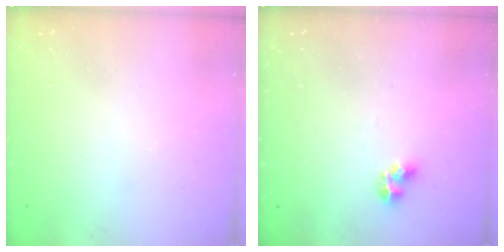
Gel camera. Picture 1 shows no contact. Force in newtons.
{"total": 5.0, "press": 5.0, "slide": 0.1}